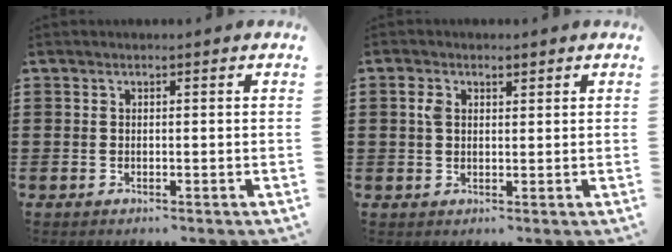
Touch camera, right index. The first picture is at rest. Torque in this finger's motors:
{"motor_torque": [0.06, -0.03, 0.05, 0.03]}